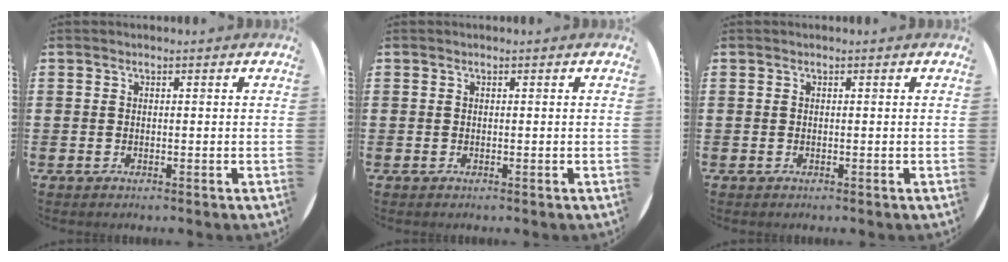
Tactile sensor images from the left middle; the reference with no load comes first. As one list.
[{"total": 0.0}, {"total": 0.0}]